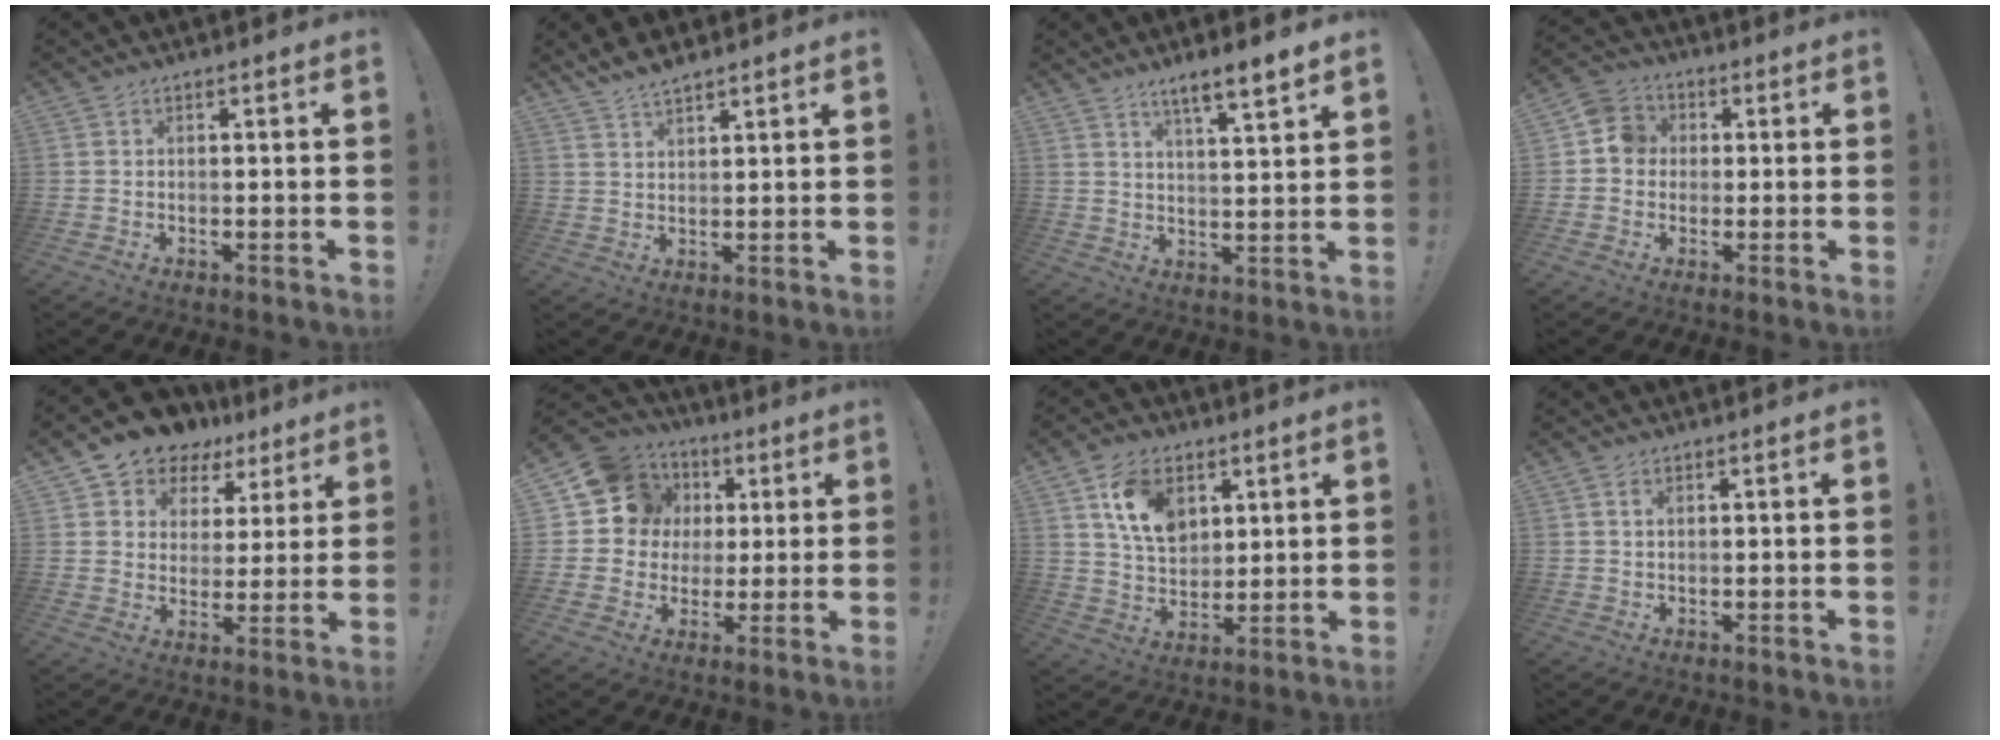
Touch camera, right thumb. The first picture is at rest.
{"total": 5.0, "force": [4.4, 1.1, 1.9], "torque": [-0.027, -0.028, 0.081]}
{"total": 7.0, "force": [5.3, 0.4, 4.5], "torque": [-0.067, -0.037, 0.088]}
{"total": 7.7, "force": [0.4, 7.4, 2.4], "torque": [-0.026, 0.015, 0.010]}
{"total": 9.7, "force": [7.5, 5.8, 2.1], "torque": [-0.045, -0.059, 0.139]}
{"total": 13.5, "force": [4.5, 12.1, 3.8], "torque": [-0.053, -0.019, 0.103]}
{"total": 12.8, "force": [5.8, 8.8, 7.3], "torque": [-0.113, -0.016, 0.112]}
{"total": 1.2, "force": [0.5, 0.6, 0.9], "torque": [-0.011, -0.001, 0.008]}